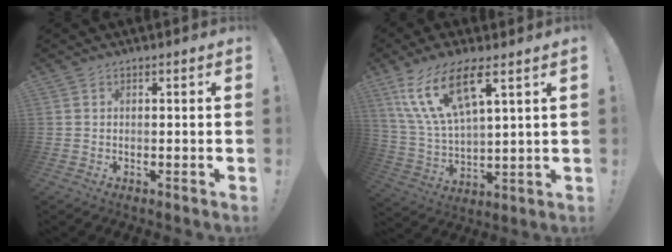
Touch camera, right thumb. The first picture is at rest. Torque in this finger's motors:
{"motor_torque": [0.32, 1.11, 0.34, 0.38, 0.61]}